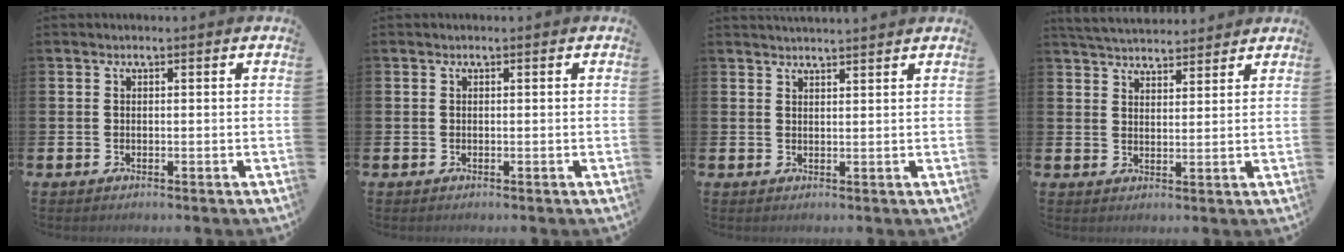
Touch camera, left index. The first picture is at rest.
{"total": 0.0}
{"total": 2.2, "force": [2.2, -0.2, 0.0], "torque": [-0.002, -0.011, 0.041]}
{"total": 4.6, "force": [4.5, 0.9, 0.2], "torque": [-0.014, -0.022, 0.082]}